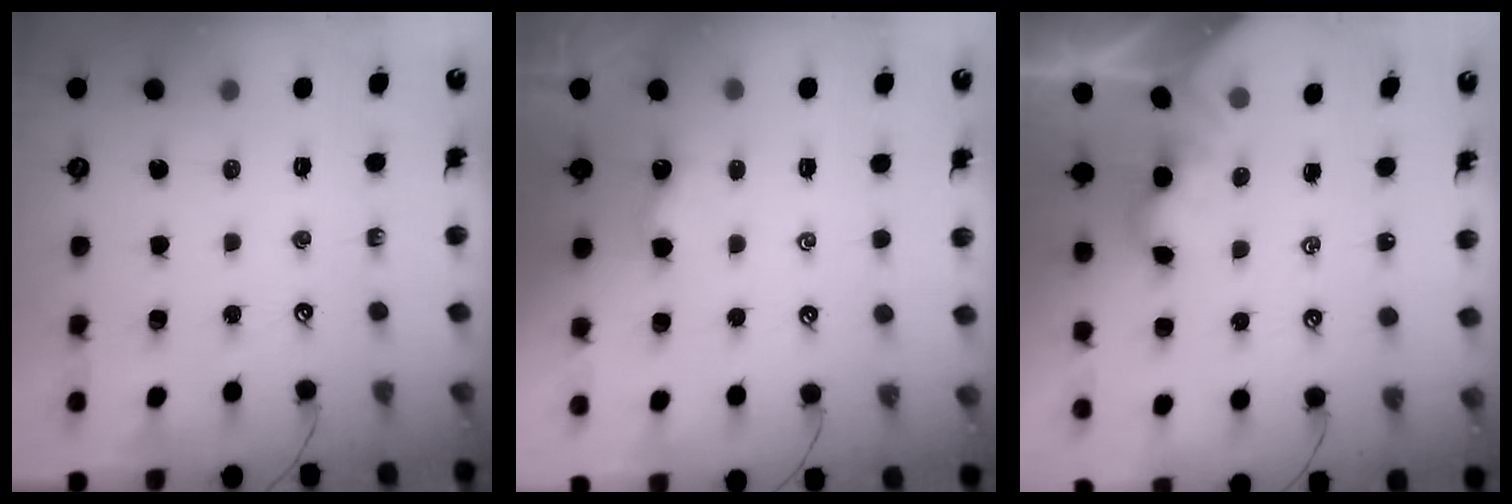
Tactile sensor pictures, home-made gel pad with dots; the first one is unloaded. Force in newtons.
{"total": 2.5, "press": 2.5, "slide": 0.1}
{"total": 2.1, "press": 2.1, "slide": 0.3}